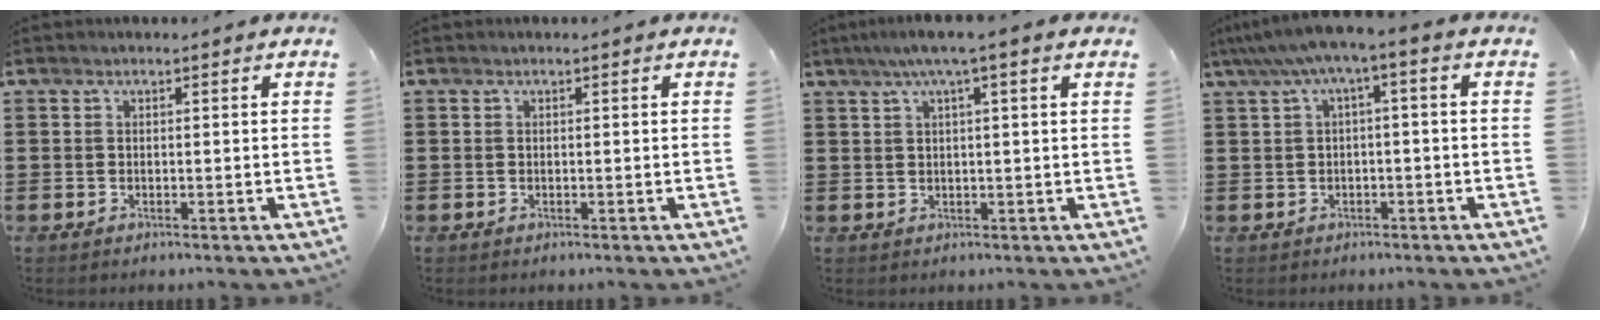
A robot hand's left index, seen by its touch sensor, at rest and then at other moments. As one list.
[{"total": 0.0}, {"total": 3.4, "force": [1.5, -0.2, 3.0], "torque": [-0.060, 0.002, 0.024]}, {"total": 3.5, "force": [-0.9, 0.5, 3.4], "torque": [-0.062, -0.003, -0.023]}]